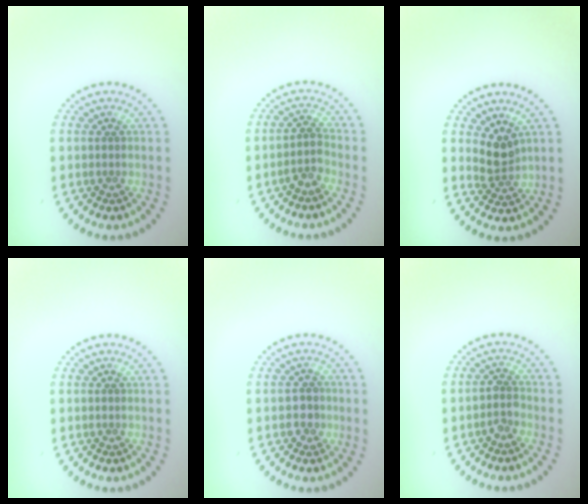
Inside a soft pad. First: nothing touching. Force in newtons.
{"total": 1.9, "press": 1.4, "slide": 1.3}
{"total": 2.3, "press": 1.8, "slide": 1.4}
{"total": 0.0}
{"total": 1.7, "press": 1.6, "slide": 0.6}
{"total": 1.3, "press": 1.1, "slide": 0.7}